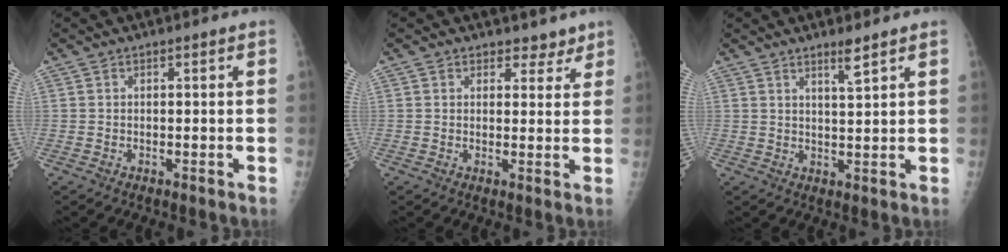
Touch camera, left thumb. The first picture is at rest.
{"total": 3.4, "force": [2.6, 2.2, 0.4], "torque": [0.026, -0.014, 0.029]}
{"total": 3.3, "force": [2.4, 0.0, 2.2], "torque": [-0.037, -0.022, 0.043]}